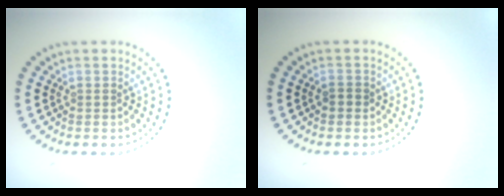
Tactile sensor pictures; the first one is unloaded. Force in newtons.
{"total": 0.9, "press": 0.9, "slide": 0.2}